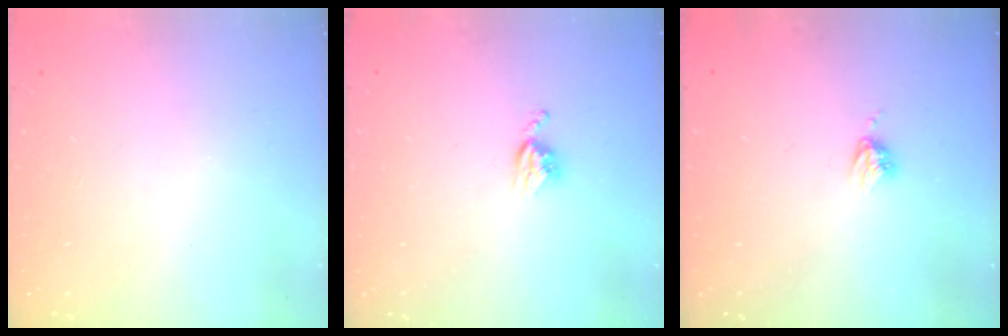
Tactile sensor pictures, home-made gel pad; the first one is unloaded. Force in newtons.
{"total": 4.4, "press": 4.3, "slide": 0.5}
{"total": 3.5, "press": 3.4, "slide": 0.4}